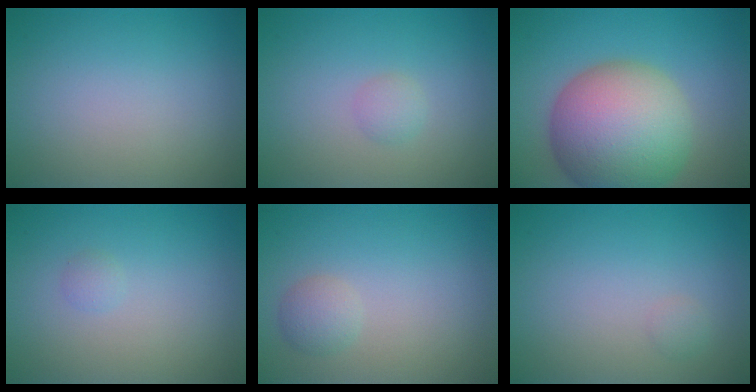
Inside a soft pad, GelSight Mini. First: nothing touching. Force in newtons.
{"total": 1.1, "press": 1.1, "slide": 0.0}
{"total": 12.6, "press": 12.6, "slide": 0.5}
{"total": 0.6, "press": 0.6, "slide": 0.1}
{"total": 1.5, "press": 1.5, "slide": 0.0}
{"total": 0.6, "press": 0.6, "slide": 0.0}